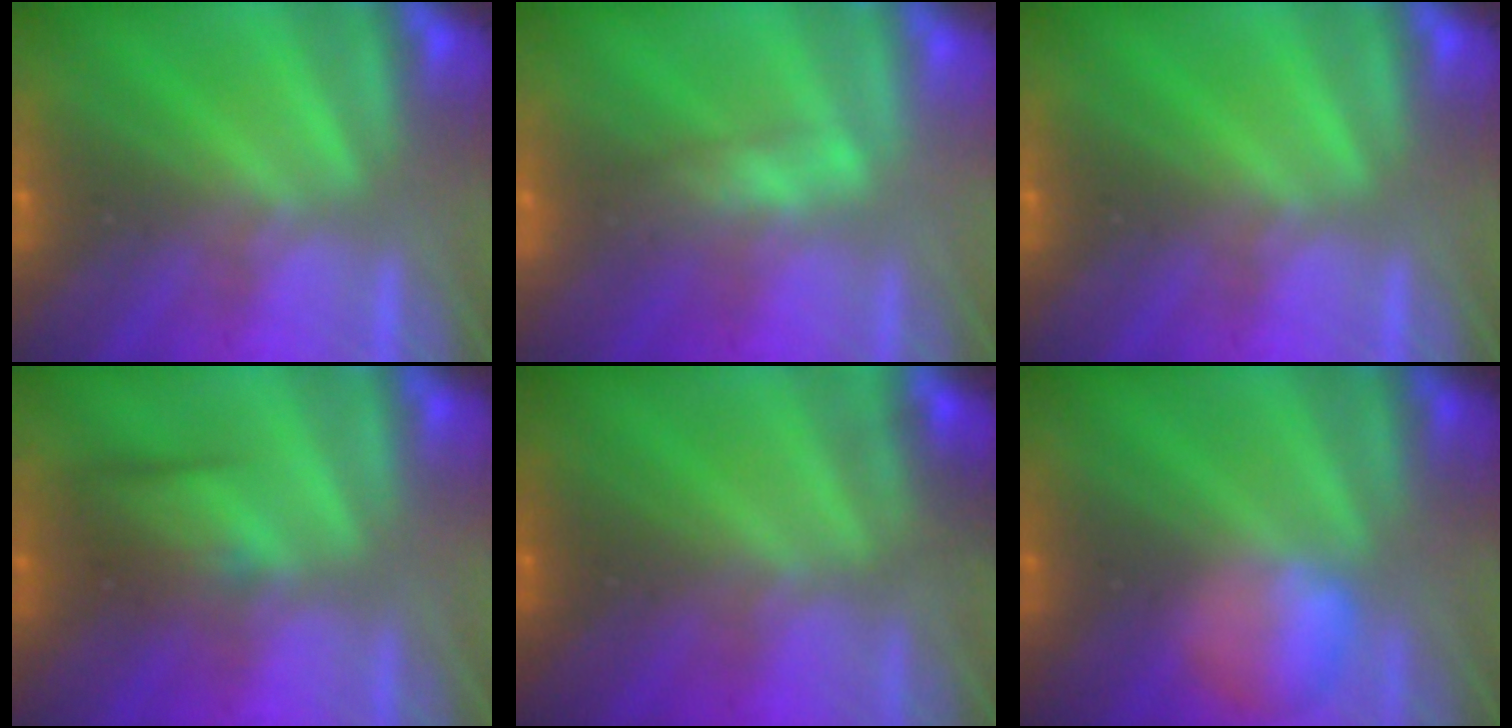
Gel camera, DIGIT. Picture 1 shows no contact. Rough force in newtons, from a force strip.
{"total": 2.4}
{"total": 0.0}
{"total": 2.4}
{"total": 4.5}
{"total": 2.4}